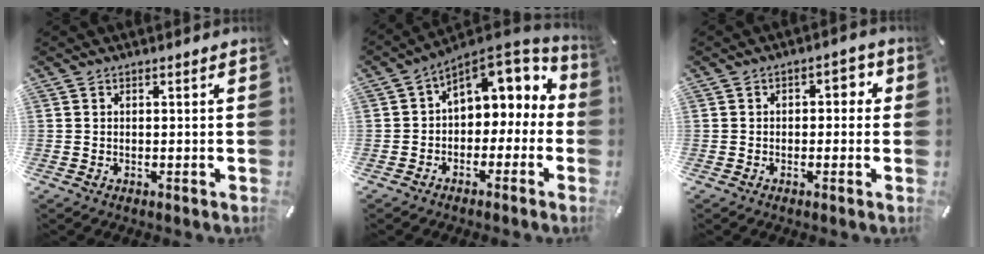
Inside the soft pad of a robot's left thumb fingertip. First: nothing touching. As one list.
[{"total": 8.5, "force": [3.6, 6.3, 4.4], "torque": [-0.060, -0.030, 0.066]}, {"total": 3.2, "force": [-0.7, 2.1, 2.3], "torque": [-0.037, 0.014, -0.021]}]